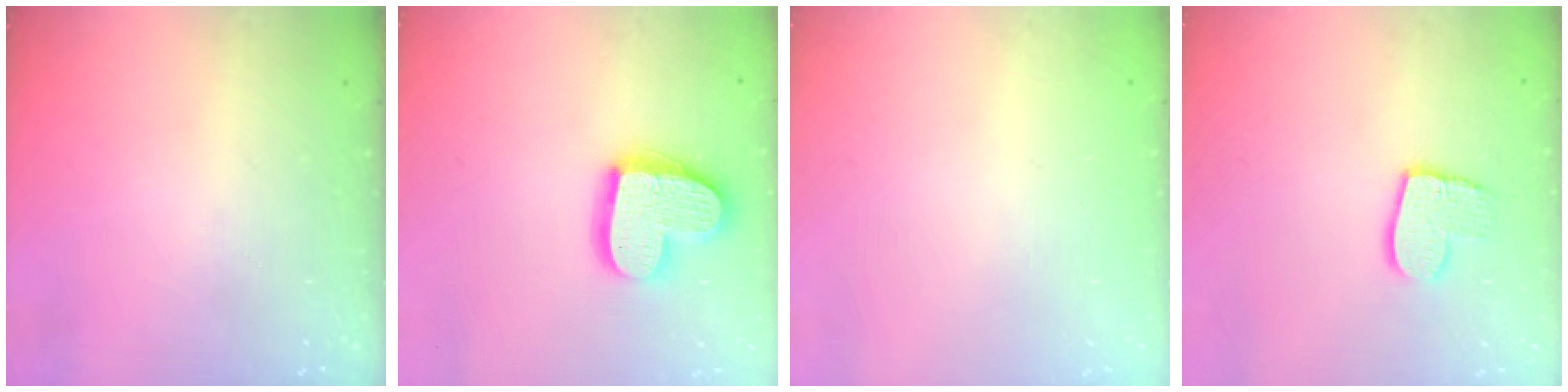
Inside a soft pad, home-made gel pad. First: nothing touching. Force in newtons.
{"total": 16.2, "press": 16.1, "slide": 1.3}
{"total": 0.0}
{"total": 9.8, "press": 9.8, "slide": 0.9}